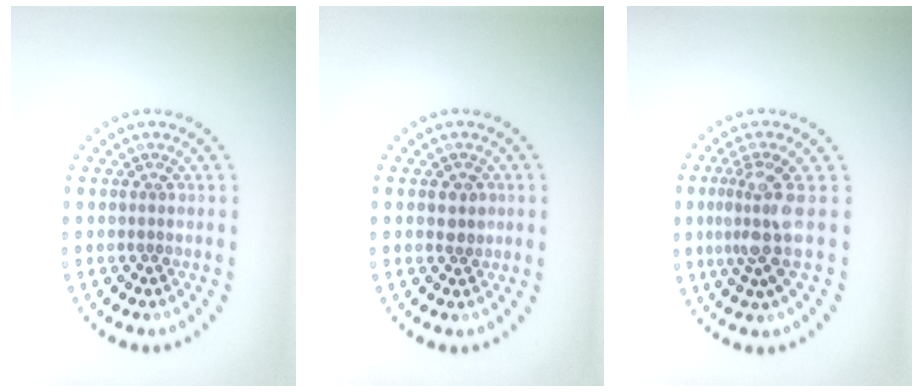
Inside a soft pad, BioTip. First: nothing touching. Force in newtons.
{"total": 1.4, "press": 1.4, "slide": 0.3}
{"total": 3.6, "press": 2.7, "slide": 2.4}